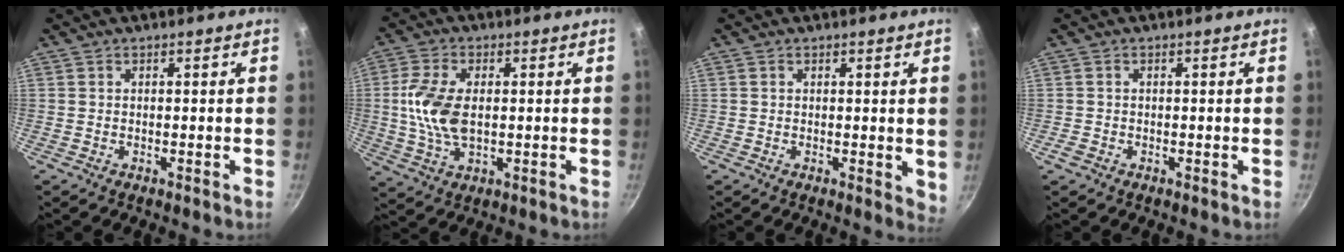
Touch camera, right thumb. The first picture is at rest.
{"total": 10.3, "force": [0.4, 5.8, 8.4], "torque": [-0.170, 0.004, 0.007]}
{"total": 2.9, "force": [0.7, 1.6, 2.4], "torque": [-0.025, -0.003, 0.011]}
{"total": 1.2, "force": [-0.6, 0.9, 0.5], "torque": [-0.009, 0.001, -0.012]}